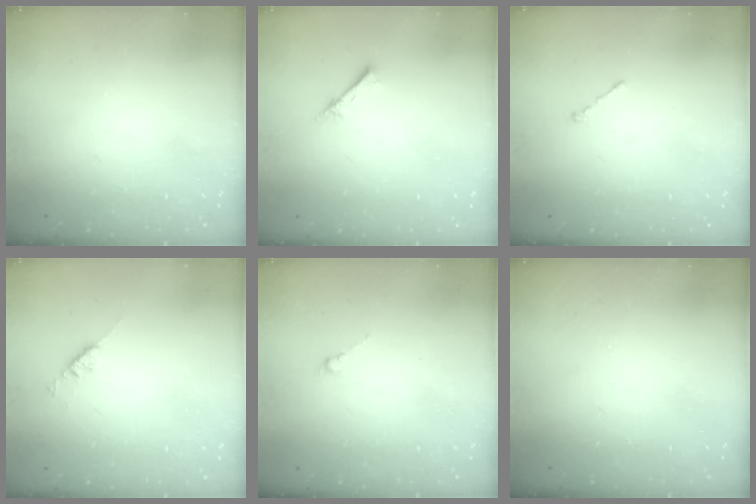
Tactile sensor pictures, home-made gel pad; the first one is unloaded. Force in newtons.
{"total": 2.7, "press": 2.6, "slide": 0.3}
{"total": 0.7, "press": 0.7, "slide": 0.2}
{"total": 3.5, "press": 3.4, "slide": 0.6}
{"total": 0.5, "press": 0.3, "slide": 0.4}
{"total": 0.0}